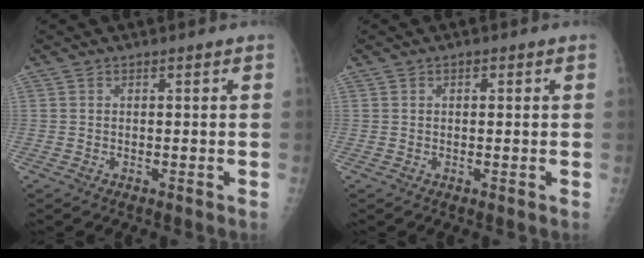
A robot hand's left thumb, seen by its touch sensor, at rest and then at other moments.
{"total": 1.1, "force": [0.3, 0.7, 0.7], "torque": [-0.006, 0.001, 0.003]}